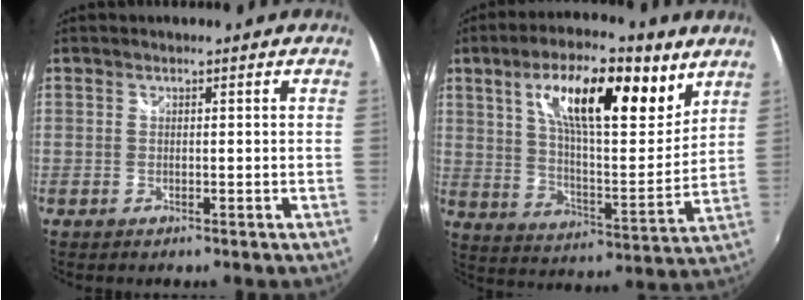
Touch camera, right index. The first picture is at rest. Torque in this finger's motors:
{"motor_torque": [0.81, 0.63, 0.62, 0.21]}